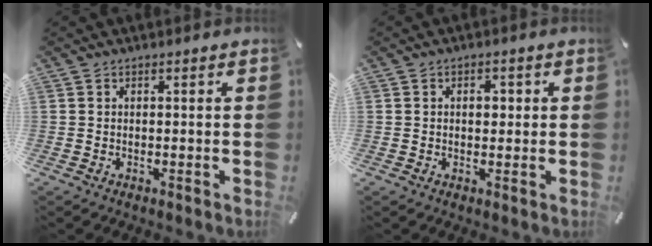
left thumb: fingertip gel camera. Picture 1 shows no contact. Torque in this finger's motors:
{"motor_torque": [0.52, 0.42, 0.28, -0.21, -0.01]}